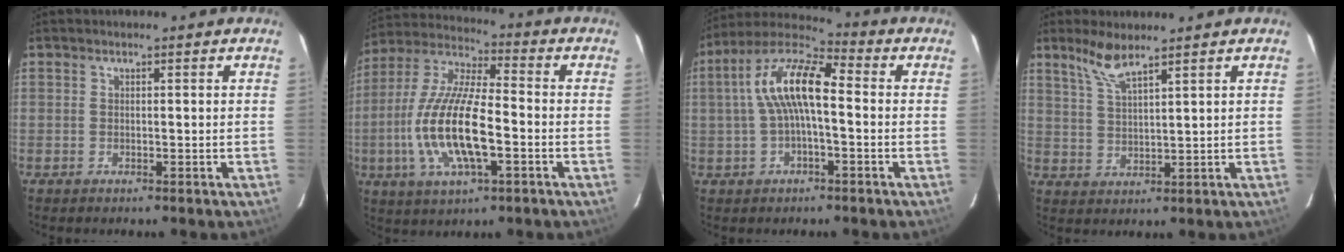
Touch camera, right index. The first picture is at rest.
{"total": 17.0, "force": [-4.1, 5.3, 15.6], "torque": [-0.323, -0.007, -0.080]}
{"total": 12.0, "force": [0.3, 4.2, 11.2], "torque": [-0.218, 0.026, -0.002]}
{"total": 5.3, "force": [4.1, 0.7, 3.2], "torque": [-0.068, 0.004, 0.089]}